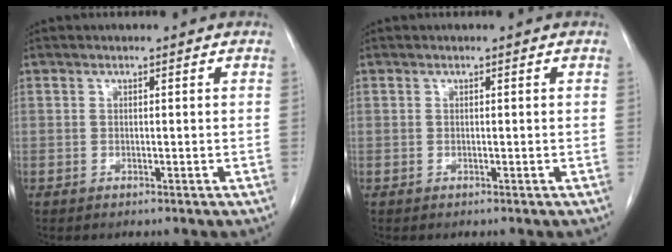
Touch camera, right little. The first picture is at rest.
{"total": 0.0}